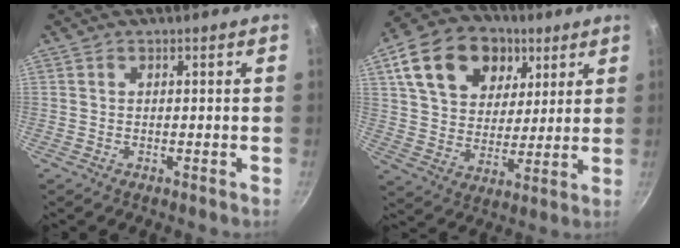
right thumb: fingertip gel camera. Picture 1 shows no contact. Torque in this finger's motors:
{"motor_torque": [0.52, 3.90, 1.41, 0.55, 0.34]}